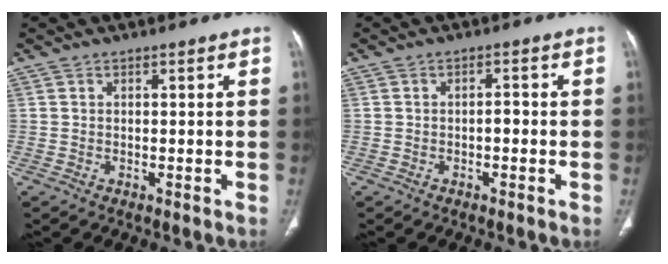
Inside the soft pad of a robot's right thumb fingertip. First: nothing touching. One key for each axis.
{"total": 1.5, "fx": -0.5, "fy": 0.8, "fz": 1.2, "tx": -0.012, "ty": 0.006, "tz": -0.011}